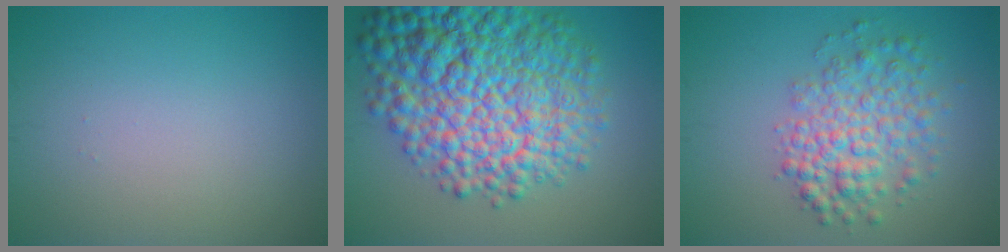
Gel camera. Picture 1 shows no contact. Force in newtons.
{"total": 14.0, "press": 14.0, "slide": 0.4}
{"total": 5.1, "press": 5.1, "slide": 0.2}